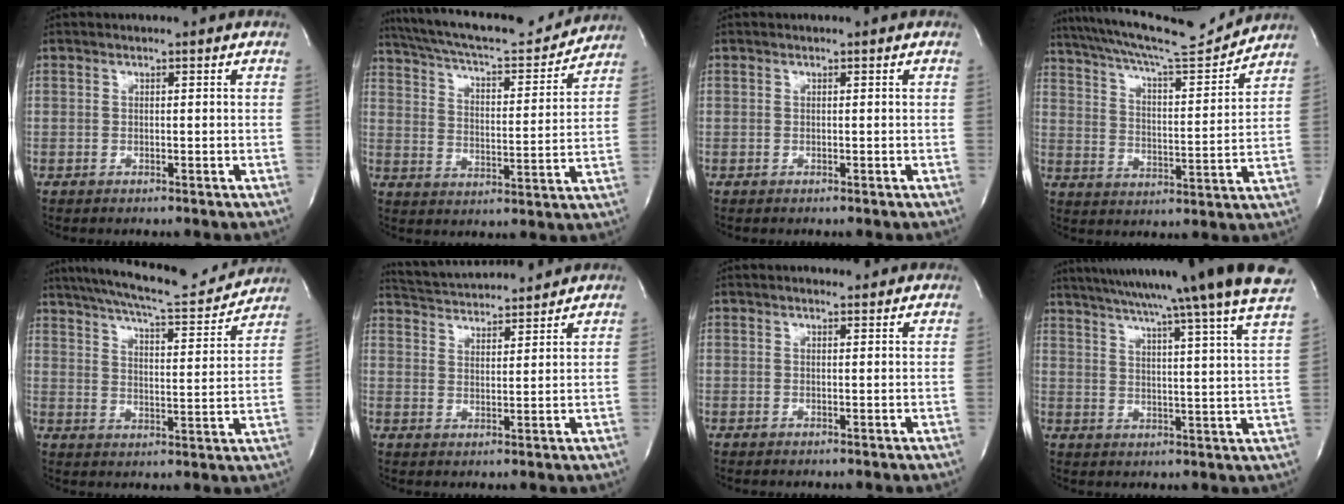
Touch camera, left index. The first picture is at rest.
{"total": 19.8, "force": [18.1, 2.9, 7.5], "torque": [-0.129, 0.001, 0.263]}
{"total": 0.0}
{"total": 17.2, "force": [16.0, -0.1, 6.2], "torque": [-0.118, -0.019, 0.247]}
{"total": 18.2, "force": [16.6, 2.1, 7.1], "torque": [-0.124, -0.007, 0.232]}
{"total": 11.8, "force": [11.2, 1.1, 3.3], "torque": [-0.068, 0.021, 0.176]}
{"total": 2.6, "force": [2.1, 0.4, 1.4], "torque": [-0.025, 0.010, 0.033]}
{"total": 26.8, "force": [23.2, -1.8, 13.4], "torque": [-0.221, -0.041, 0.301]}